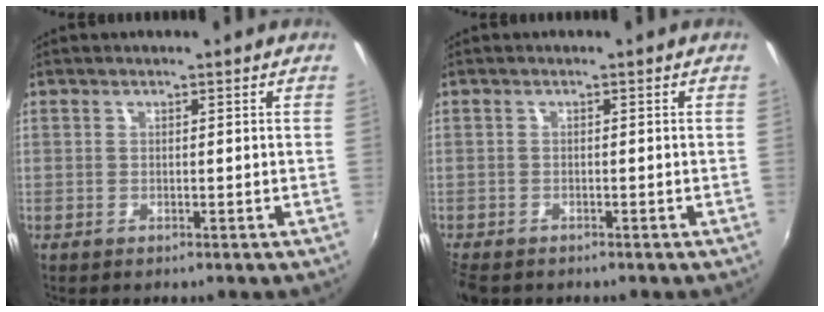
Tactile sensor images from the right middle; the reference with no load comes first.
{"total": 3.7, "force": [-3.0, 1.5, 1.5], "torque": [-0.043, -0.018, -0.057]}